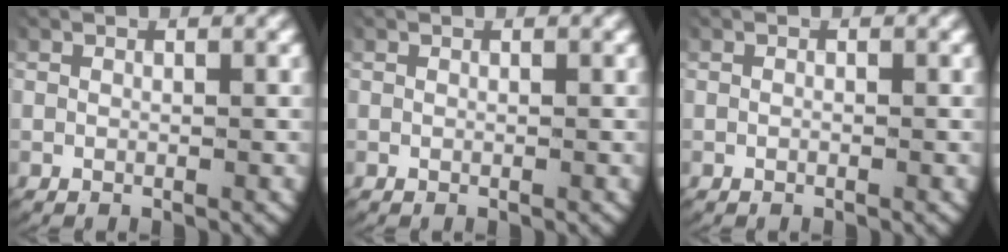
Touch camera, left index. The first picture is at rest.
{"total": 0.0}
{"total": 0.0}